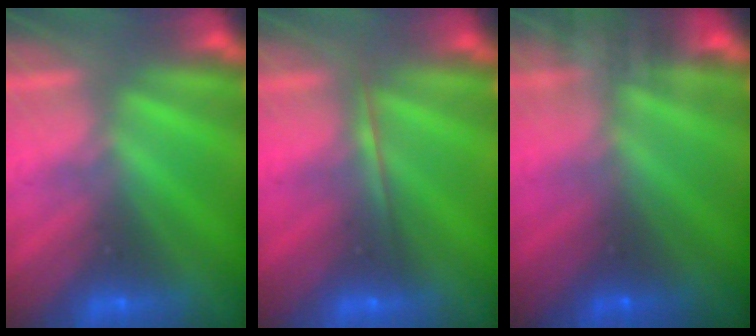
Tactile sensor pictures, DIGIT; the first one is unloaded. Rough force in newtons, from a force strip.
{"total": 1.7}
{"total": 7.3}